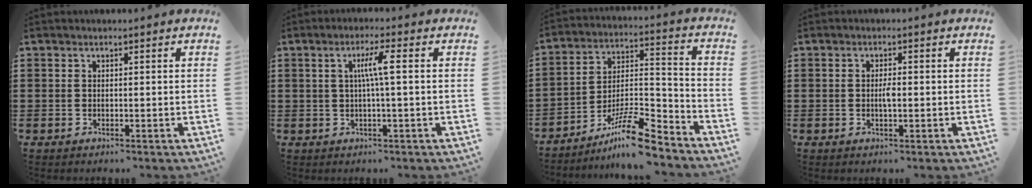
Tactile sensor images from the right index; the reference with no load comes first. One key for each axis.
{"total": 4.3, "fx": 0.4, "fy": -0.1, "fz": 4.2, "tx": -0.081, "ty": 0.000, "tz": 0.001}
{"total": 11.5, "fx": -9.1, "fy": 2.0, "fz": 6.8, "tx": -0.115, "ty": 0.024, "tz": -0.173}
{"total": 2.0, "fx": -0.2, "fy": 0.6, "fz": 1.8, "tx": -0.036, "ty": 0.001, "tz": -0.005}